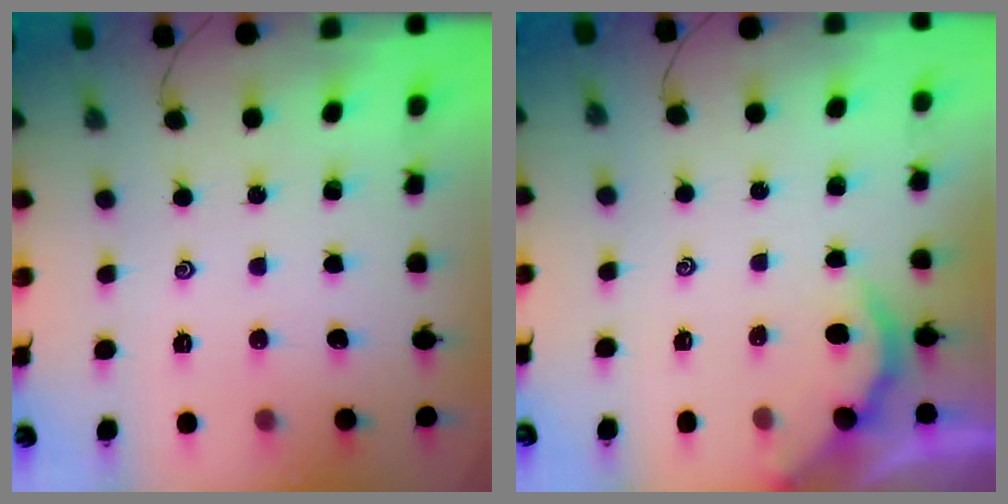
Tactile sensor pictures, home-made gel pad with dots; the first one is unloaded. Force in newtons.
{"total": 1.8, "press": 1.7, "slide": 0.3}